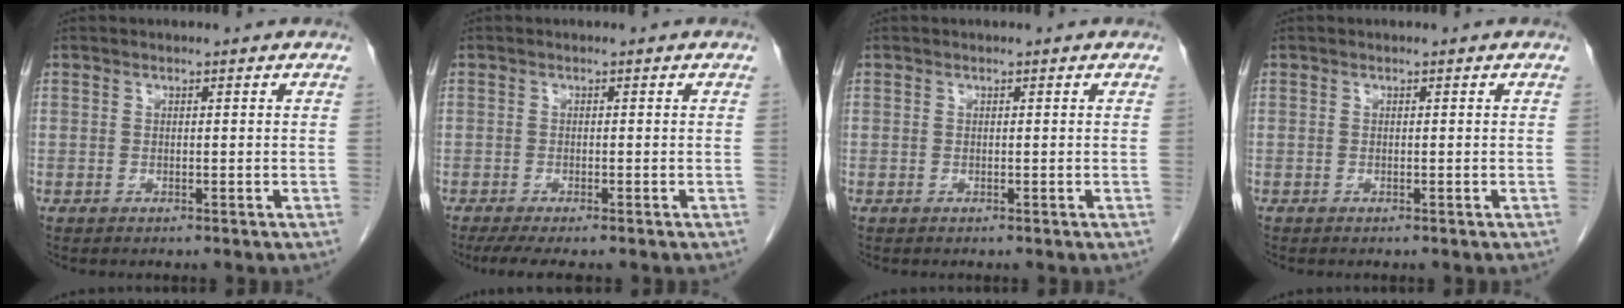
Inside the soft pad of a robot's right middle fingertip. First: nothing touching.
{"total": 5.0, "force": [-3.9, 0.7, 3.0], "torque": [-0.044, -0.012, -0.062]}
{"total": 0.0}
{"total": 0.0}